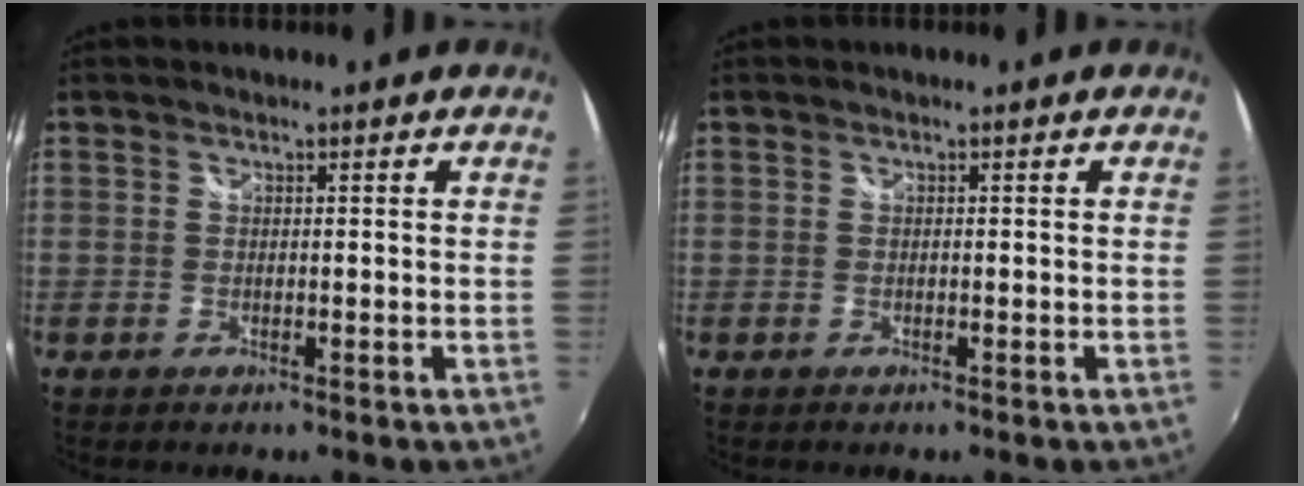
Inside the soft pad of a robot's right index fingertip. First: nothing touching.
{"total": 0.0}